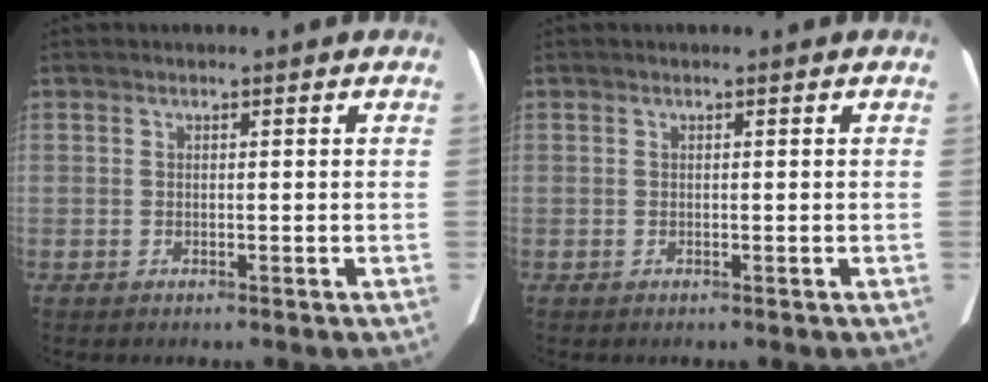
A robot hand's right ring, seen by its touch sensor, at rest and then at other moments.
{"total": 0.0}